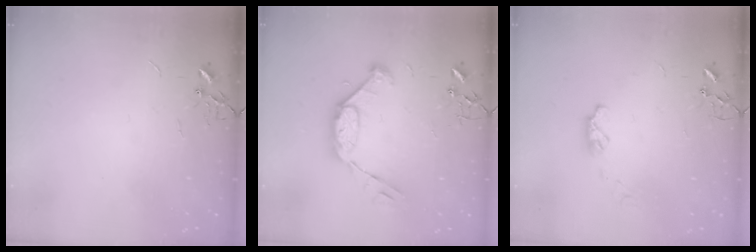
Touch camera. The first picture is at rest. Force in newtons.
{"total": 12.1, "press": 12.1, "slide": 1.2}
{"total": 5.4, "press": 5.3, "slide": 0.4}